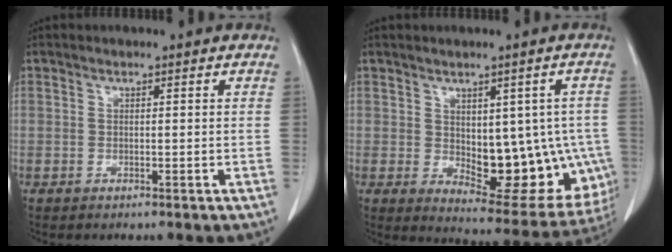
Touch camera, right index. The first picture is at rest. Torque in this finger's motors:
{"motor_torque": [0.33, 0.01, 0.14, 0.02]}